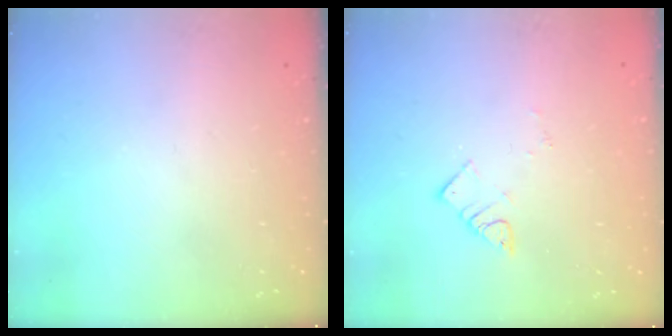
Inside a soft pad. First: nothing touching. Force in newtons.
{"total": 4.3, "press": 4.2, "slide": 0.4}